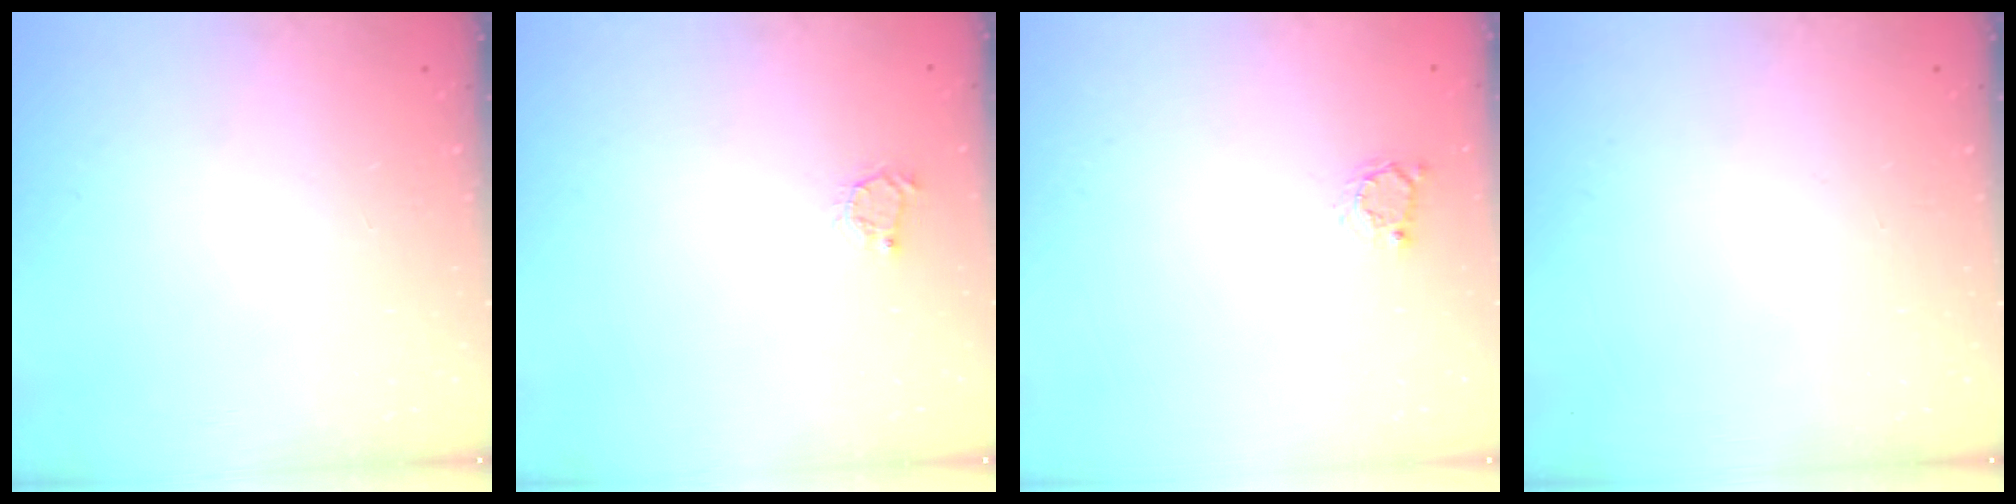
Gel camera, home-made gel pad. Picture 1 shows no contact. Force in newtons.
{"total": 2.6, "press": 2.6, "slide": 0.4}
{"total": 2.5, "press": 2.5, "slide": 0.3}
{"total": 0.0}